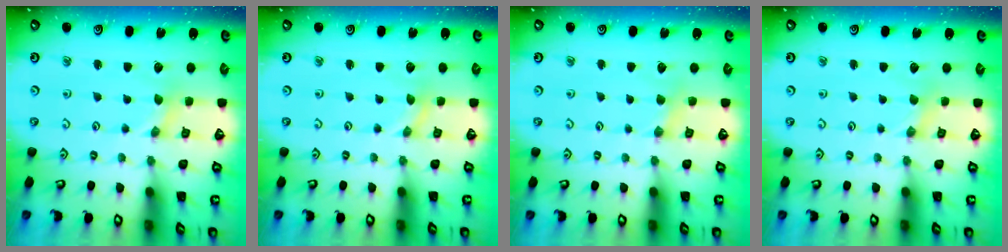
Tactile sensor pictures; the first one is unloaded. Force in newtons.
{"total": 0.0}
{"total": 2.8, "press": 2.8, "slide": 0.4}
{"total": 0.7, "press": 0.7, "slide": 0.1}